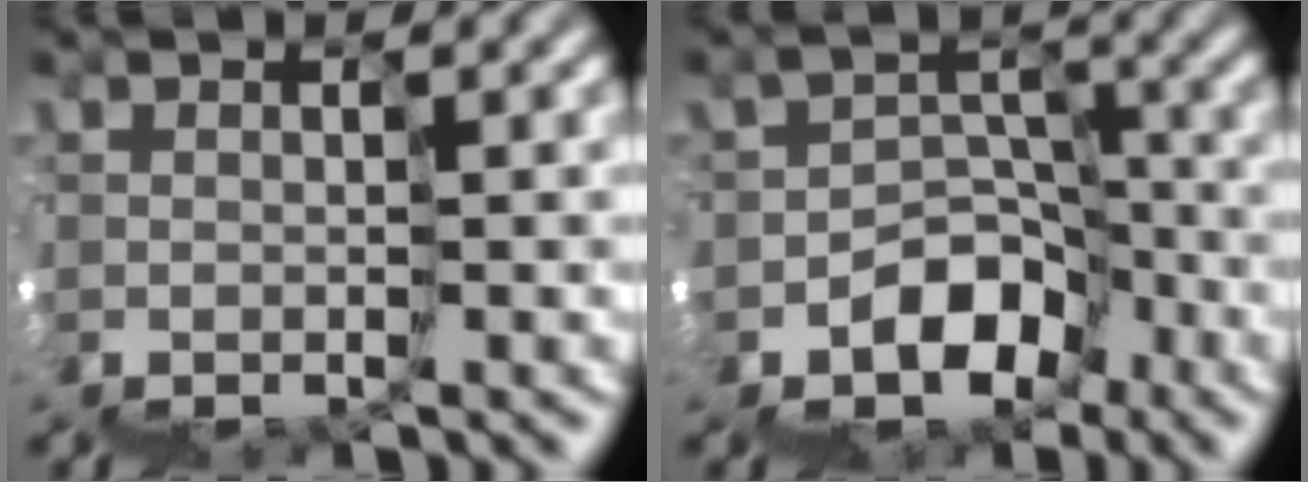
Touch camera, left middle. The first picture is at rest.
{"total": 3.7, "force": [-2.9, 2.2, -0.6], "torque": [0.034, 0.036, -0.060]}